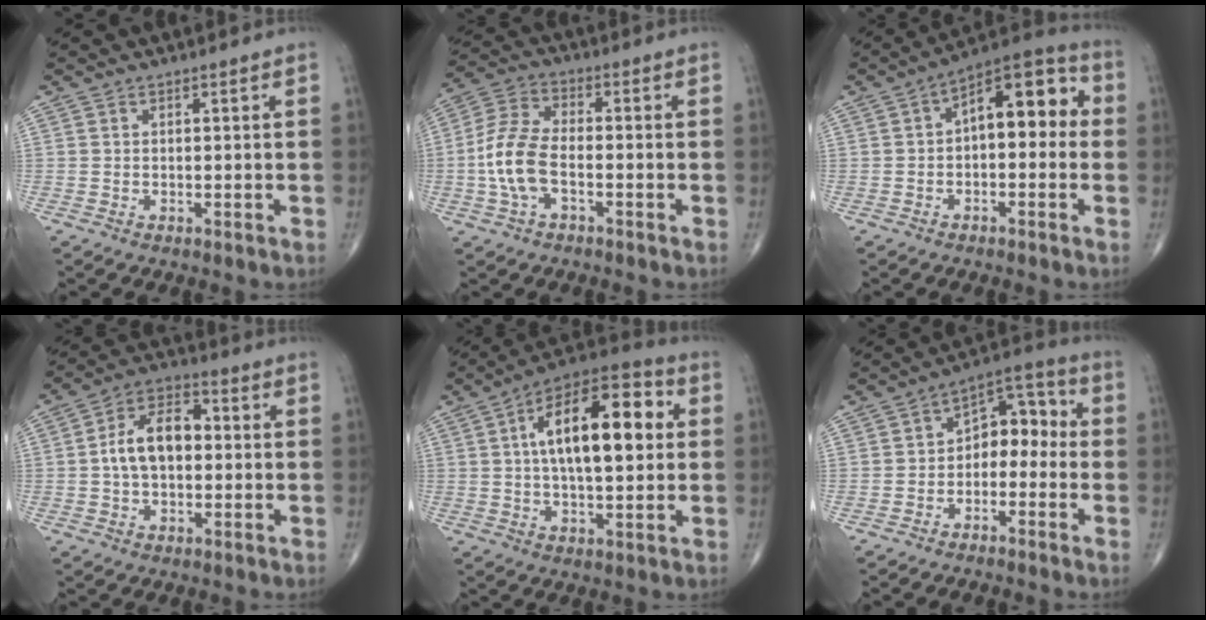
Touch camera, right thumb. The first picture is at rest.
{"total": 9.7, "force": [-2.3, 4.9, 8.0], "torque": [-0.173, 0.028, -0.051]}
{"total": 12.5, "force": [0.7, 6.5, 10.7], "torque": [-0.113, 0.043, -0.005]}
{"total": 10.2, "force": [0.1, 6.3, 8.1], "torque": [-0.132, 0.030, -0.008]}
{"total": 19.2, "force": [3.1, 8.5, 17.0], "torque": [-0.246, 0.025, 0.038]}
{"total": 9.2, "force": [-1.8, 6.1, 6.7], "torque": [-0.058, 0.050, -0.046]}